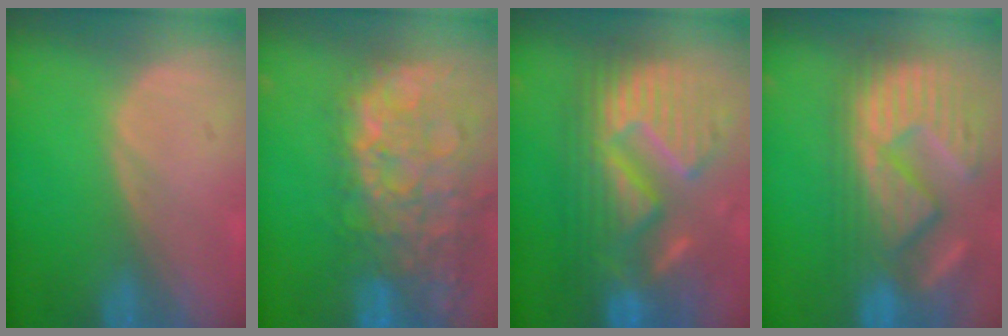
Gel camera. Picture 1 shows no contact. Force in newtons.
{"total": 14.9, "press": 12.1, "slide": 8.7}
{"total": 13.1, "press": 13.0, "slide": 1.2}
{"total": 13.8, "press": 12.2, "slide": 6.4}